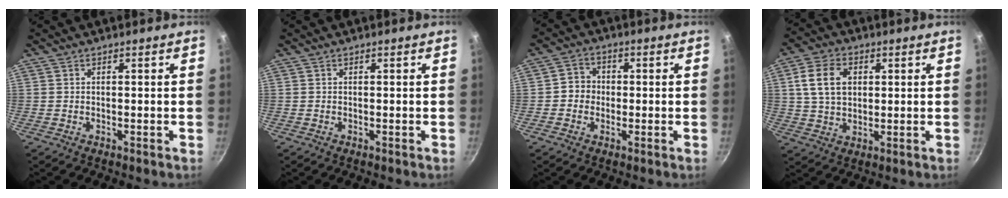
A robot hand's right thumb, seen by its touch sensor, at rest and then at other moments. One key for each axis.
{"total": 0.0}
{"total": 4.2, "fx": -0.5, "fy": 3.9, "fz": 1.5, "tx": 0.004, "ty": 0.012, "tz": -0.018}
{"total": 9.4, "fx": 2.1, "fy": 6.7, "fz": 6.2, "tx": -0.101, "ty": 0.006, "tz": 0.036}